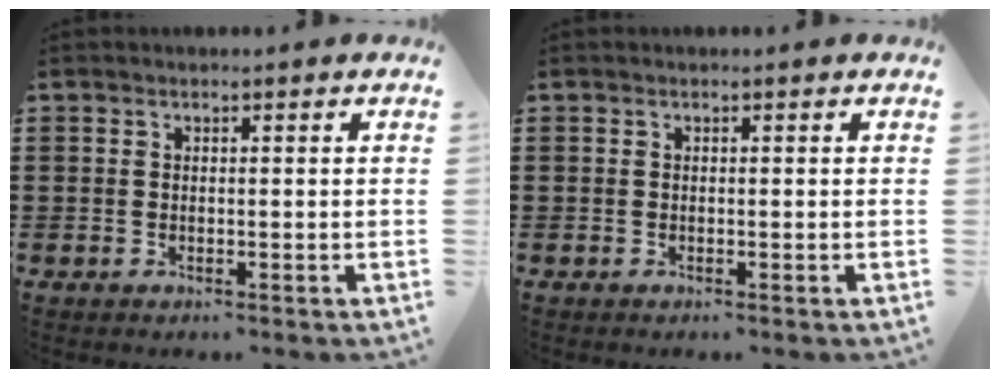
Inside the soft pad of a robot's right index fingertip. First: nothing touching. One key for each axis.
{"total": 0.0}